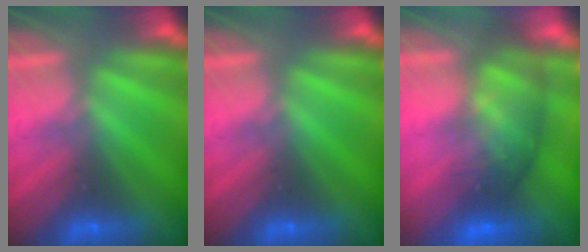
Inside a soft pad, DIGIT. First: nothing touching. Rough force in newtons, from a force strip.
{"total": 0.0}
{"total": 7.2}